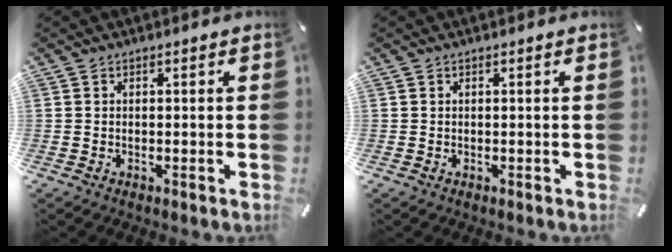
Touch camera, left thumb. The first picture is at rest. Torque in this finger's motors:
{"motor_torque": [0.05, 0.03, -0.06, 0.00, -0.02]}